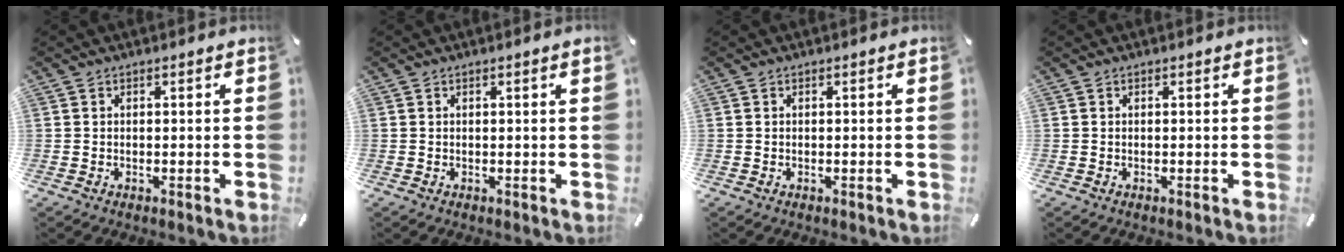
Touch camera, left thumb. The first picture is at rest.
{"total": 0.7, "force": [0.2, -0.1, 0.6], "torque": [-0.009, -0.001, 0.003]}
{"total": 0.0}
{"total": 0.0}